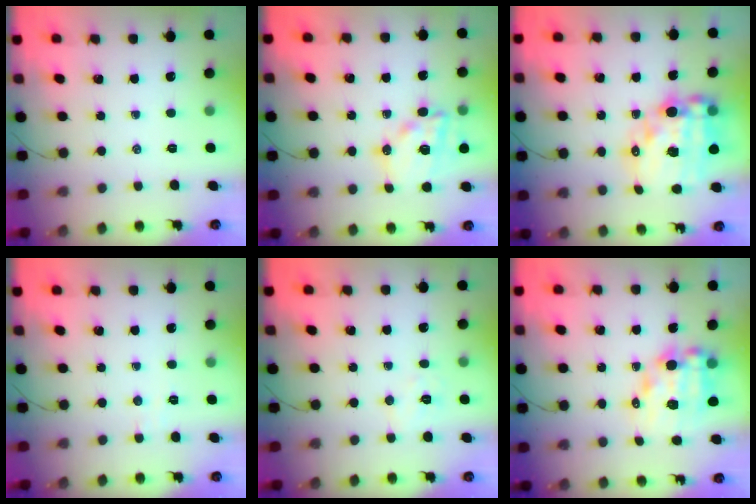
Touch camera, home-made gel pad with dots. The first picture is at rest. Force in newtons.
{"total": 13.8, "press": 13.5, "slide": 3.1}
{"total": 20.5, "press": 20.1, "slide": 4.4}
{"total": 2.6, "press": 2.5, "slide": 0.7}
{"total": 4.9, "press": 4.8, "slide": 1.0}
{"total": 10.7, "press": 10.4, "slide": 2.7}